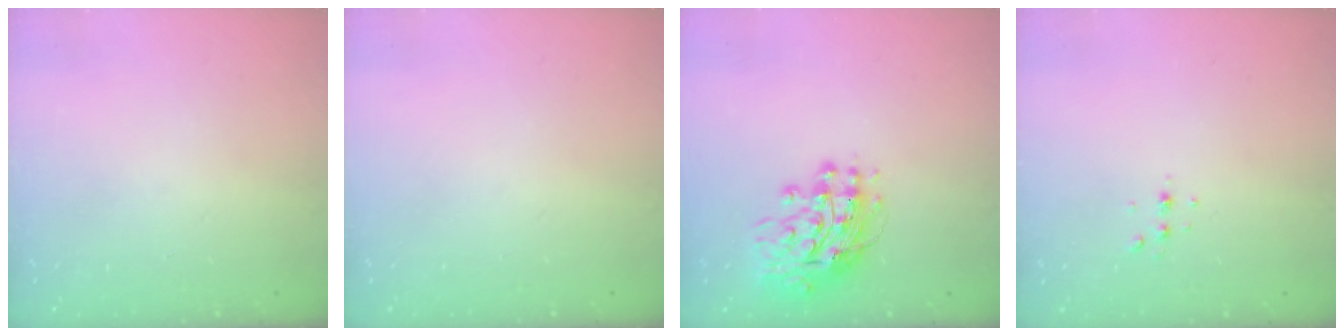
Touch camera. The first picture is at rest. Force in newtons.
{"total": 0.0}
{"total": 13.4, "press": 13.3, "slide": 1.3}
{"total": 4.0, "press": 3.6, "slide": 1.8}